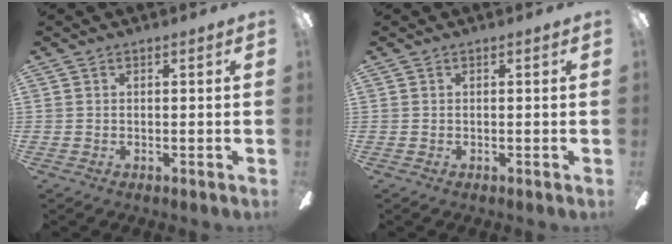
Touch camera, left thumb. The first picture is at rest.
{"total": 0.0}